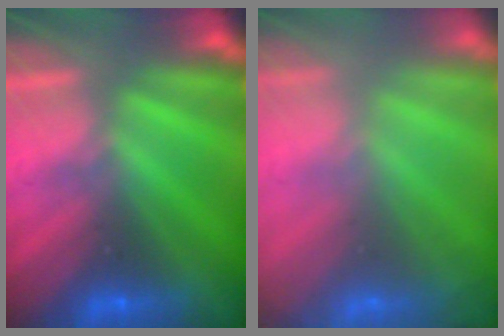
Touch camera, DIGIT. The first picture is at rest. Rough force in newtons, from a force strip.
{"total": 7.8}